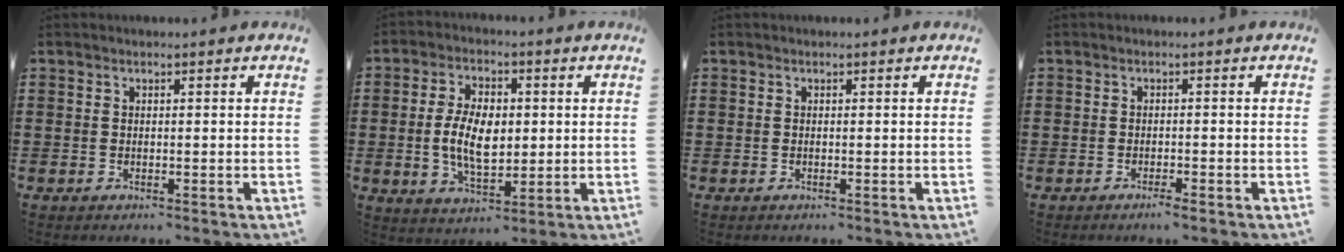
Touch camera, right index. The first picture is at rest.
{"total": 8.4, "force": [0.0, 4.7, 7.0], "torque": [-0.143, 0.005, -0.006]}
{"total": 0.0}
{"total": 1.2, "force": [-1.0, 0.1, 0.7], "torque": [-0.015, -0.005, -0.017]}